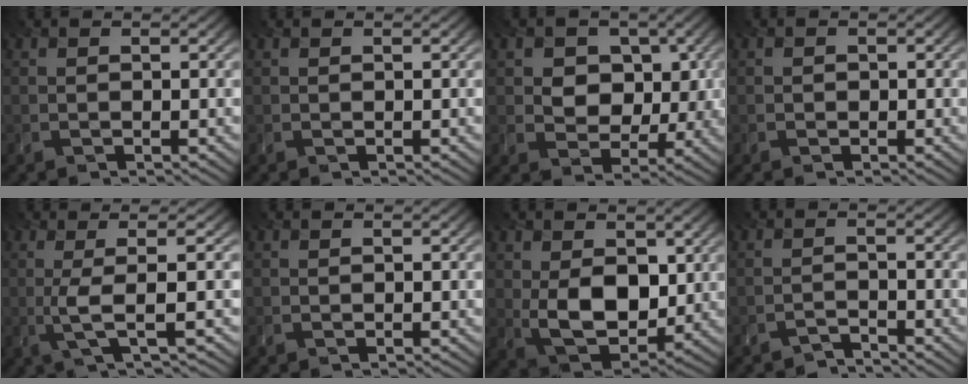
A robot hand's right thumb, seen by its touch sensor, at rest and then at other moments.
{"total": 0.0}
{"total": 6.3, "force": [1.4, 5.1, 3.4], "torque": [-0.061, -0.008, 0.014]}
{"total": 0.6, "force": [-0.2, 0.5, -0.1], "torque": [0.008, -0.008, -0.003]}
{"total": 4.2, "force": [-0.2, 0.5, 4.2], "torque": [-0.074, 0.003, -0.009]}
{"total": 0.0}
{"total": 9.5, "force": [0.8, 6.2, 7.2], "torque": [-0.147, -0.016, 0.021]}
{"total": 1.9, "force": [-1.9, 0.1, 0.2], "torque": [0.004, 0.002, -0.042]}